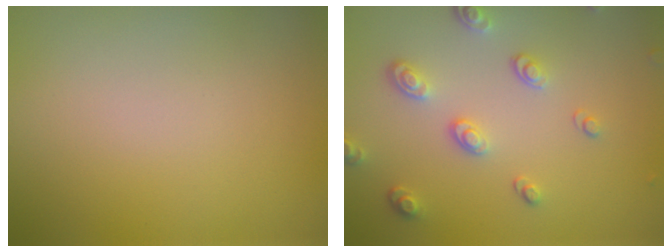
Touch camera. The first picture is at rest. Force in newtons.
{"total": 3.3, "press": 2.6, "slide": 2.1}